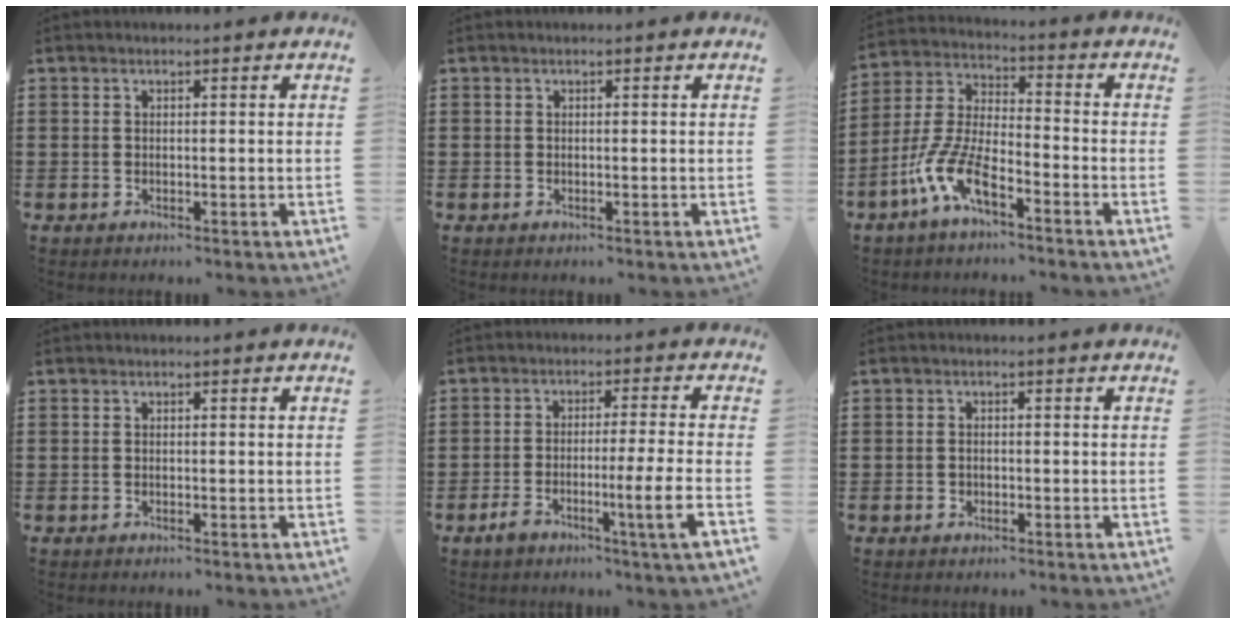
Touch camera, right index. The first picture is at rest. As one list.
[{"total": 0.0}, {"total": 8.9, "force": [-5.8, 2.3, 6.4], "torque": [-0.169, -0.015, -0.119]}, {"total": 0.0}, {"total": 7.2, "force": [-2.9, -0.3, 6.6], "torque": [-0.114, -0.010, -0.054]}, {"total": 0.7, "force": [-0.4, 0.4, 0.5], "torque": [-0.013, -0.003, -0.005]}]